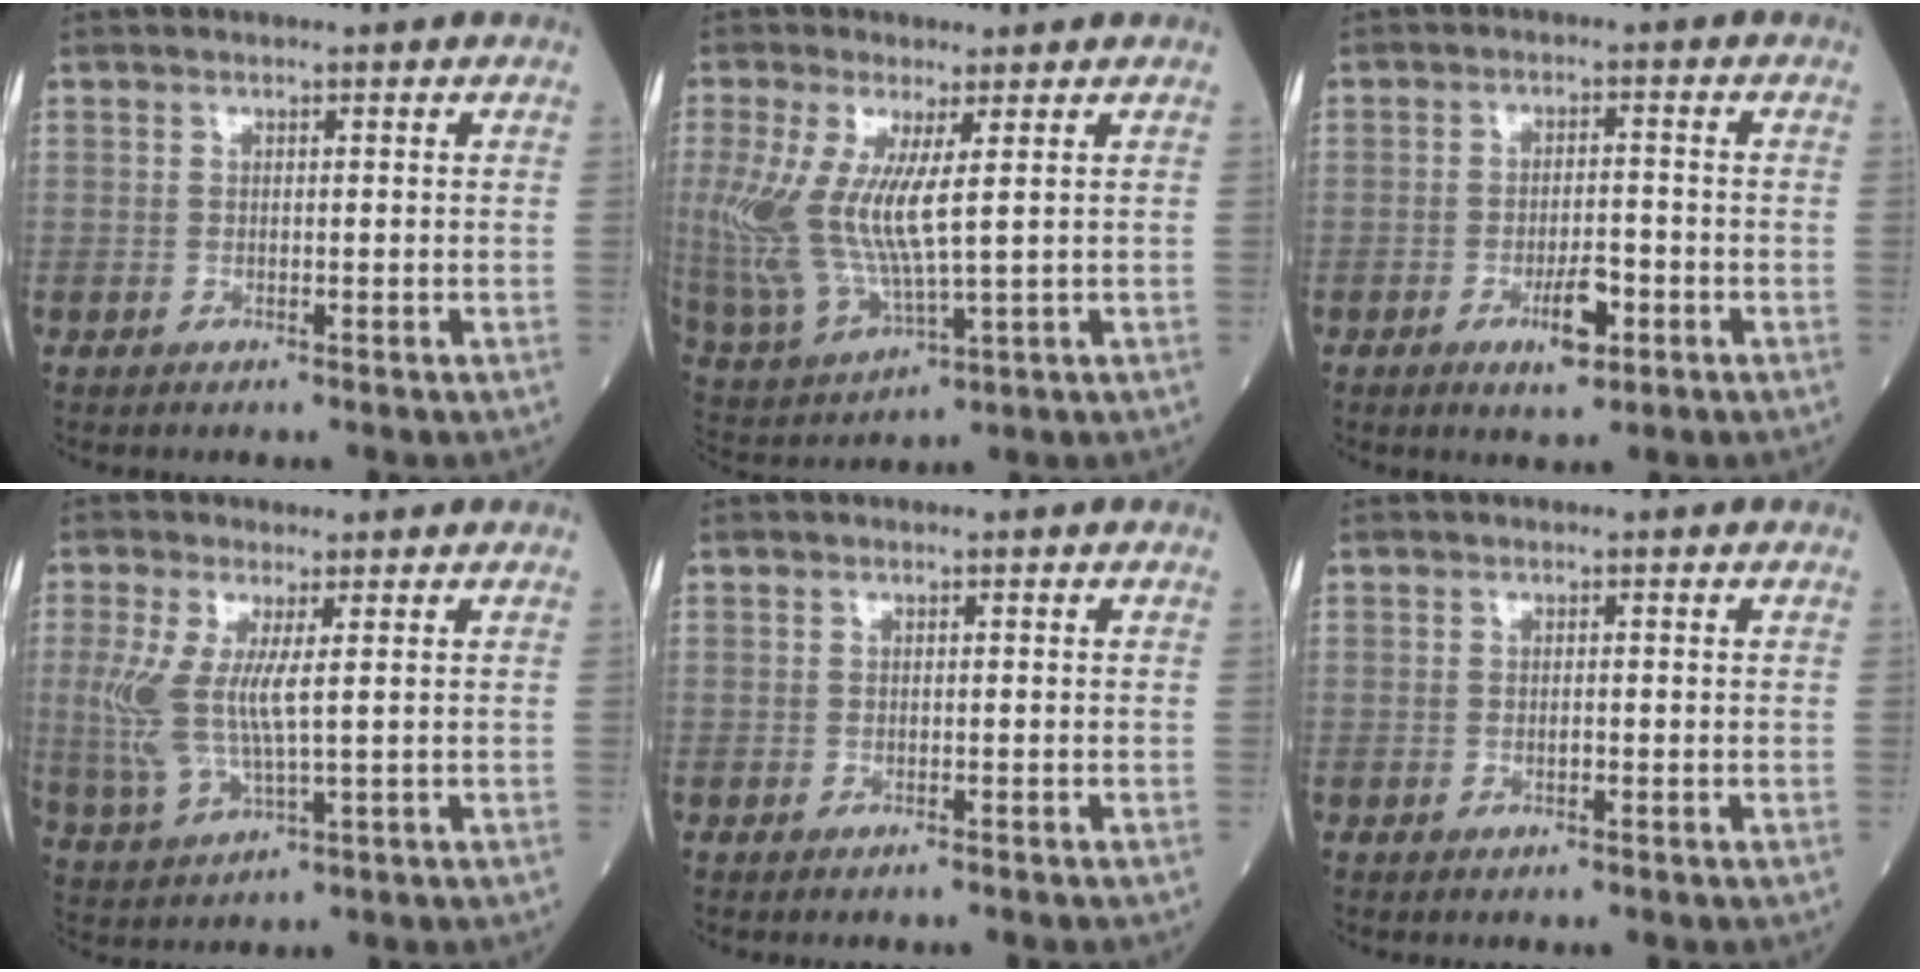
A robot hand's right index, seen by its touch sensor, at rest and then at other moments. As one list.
[{"total": 11.2, "force": [1.8, 2.2, 10.8], "torque": [-0.259, -0.012, 0.046]}, {"total": 5.1, "force": [-2.2, 1.6, 4.3], "torque": [-0.073, -0.001, -0.032]}, {"total": 7.7, "force": [1.1, 1.5, 7.4], "torque": [-0.185, -0.006, 0.027]}, {"total": 1.2, "force": [-1.0, -0.1, 0.5], "torque": [-0.006, 0.001, -0.013]}, {"total": 0.6, "force": [-0.2, 0.2, 0.6], "torque": [-0.013, -0.001, -0.002]}]